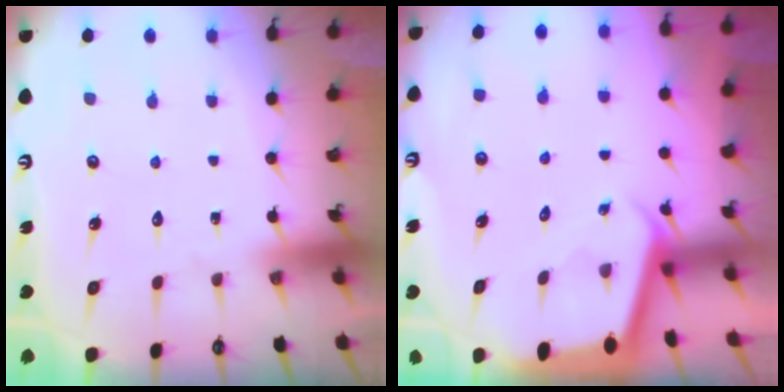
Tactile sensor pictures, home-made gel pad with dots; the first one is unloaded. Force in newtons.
{"total": 1.9, "press": 1.9, "slide": 0.0}